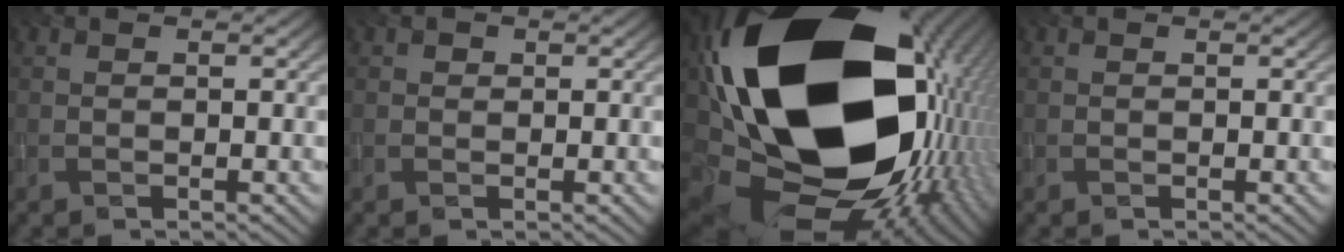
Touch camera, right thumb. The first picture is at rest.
{"total": 0.7, "force": [0.3, 0.6, 0.2], "torque": [0.000, -0.003, 0.002]}
{"total": 24.6, "force": [1.4, 17.0, 17.7], "torque": [-0.351, -0.090, 0.058]}
{"total": 0.0}